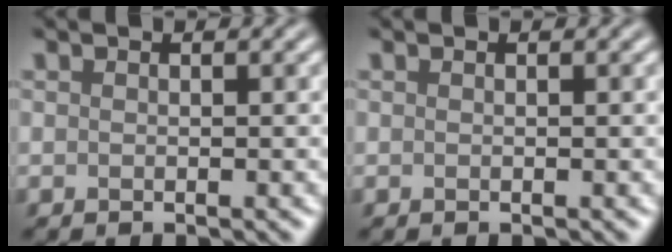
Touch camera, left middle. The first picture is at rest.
{"total": 0.0}